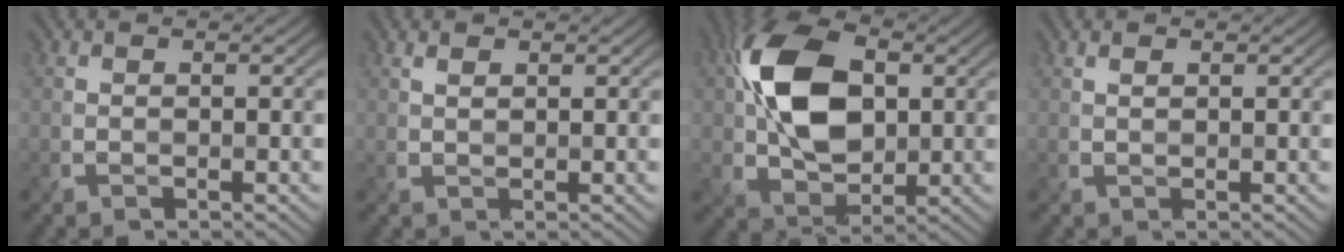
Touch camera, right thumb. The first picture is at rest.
{"total": 0.8, "force": [0.6, 0.3, 0.4], "torque": [-0.016, 0.002, 0.018]}
{"total": 12.5, "force": [1.8, 8.1, 9.4], "torque": [-0.203, 0.016, 0.027]}
{"total": 0.5, "force": [0.4, 0.2, 0.2], "torque": [-0.010, 0.001, 0.012]}